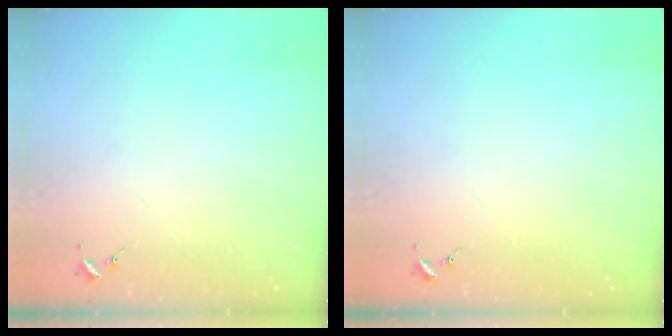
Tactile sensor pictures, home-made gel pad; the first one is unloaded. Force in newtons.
{"total": 0.0}